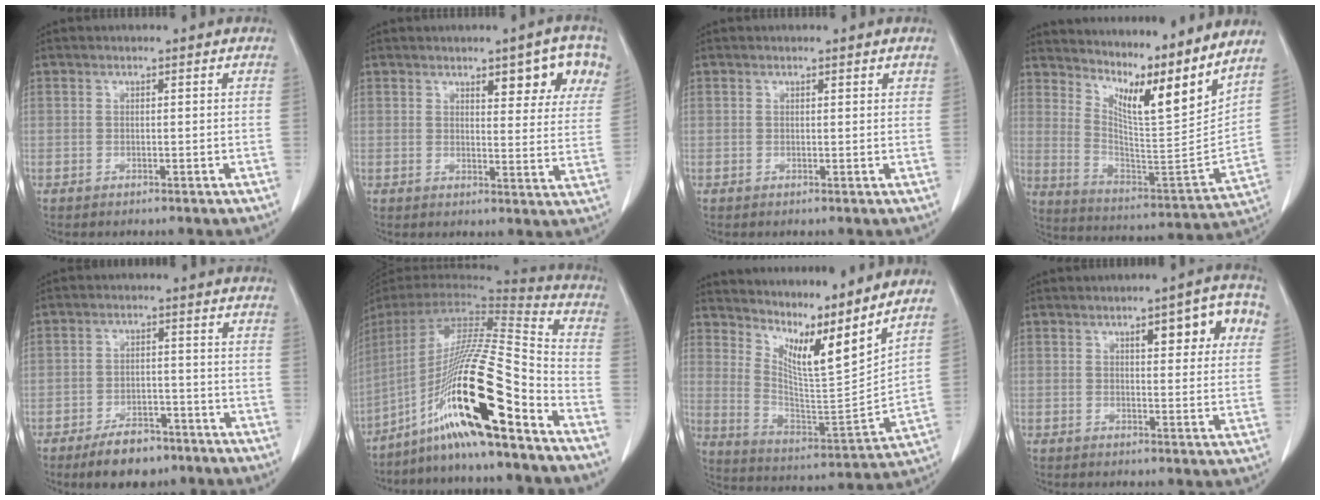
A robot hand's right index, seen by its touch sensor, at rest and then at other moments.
{"total": 8.9, "force": [5.0, 2.5, 6.9], "torque": [-0.078, 0.002, 0.059]}
{"total": 0.8, "force": [0.7, 0.3, 0.4], "torque": [-0.004, -0.001, 0.008]}
{"total": 18.0, "force": [14.4, 1.0, 10.8], "torque": [-0.184, -0.031, 0.232]}
{"total": 6.8, "force": [-4.8, 3.3, 3.4], "torque": [-0.059, 0.003, -0.074]}
{"total": 22.9, "force": [-14.1, 0.9, 18.0], "torque": [-0.345, -0.012, -0.258]}
{"total": 16.1, "force": [12.5, 0.9, 10.1], "torque": [-0.180, -0.018, 0.212]}
{"total": 9.2, "force": [4.0, 2.4, 7.9], "torque": [-0.094, 0.013, 0.050]}